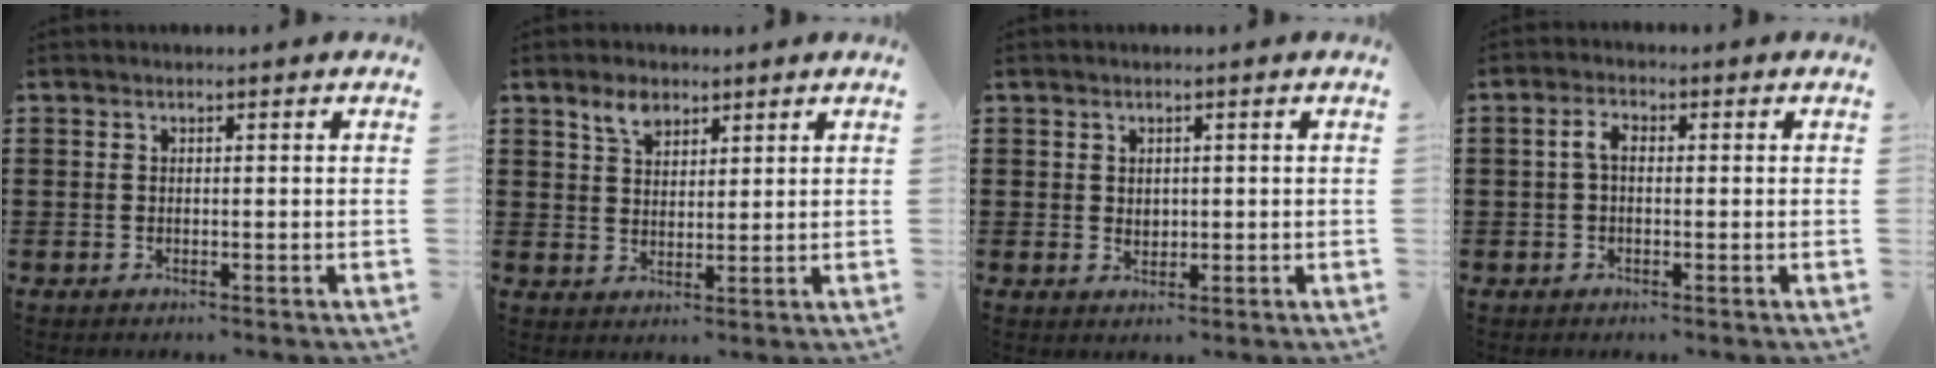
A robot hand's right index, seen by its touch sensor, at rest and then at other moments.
{"total": 4.0, "force": [2.8, 2.1, 1.8], "torque": [-0.038, 0.004, 0.051]}
{"total": 1.3, "force": [0.7, 1.0, 0.3], "torque": [-0.007, 0.006, 0.013]}
{"total": 2.7, "force": [0.0, 1.4, 2.3], "torque": [-0.053, 0.004, -0.003]}